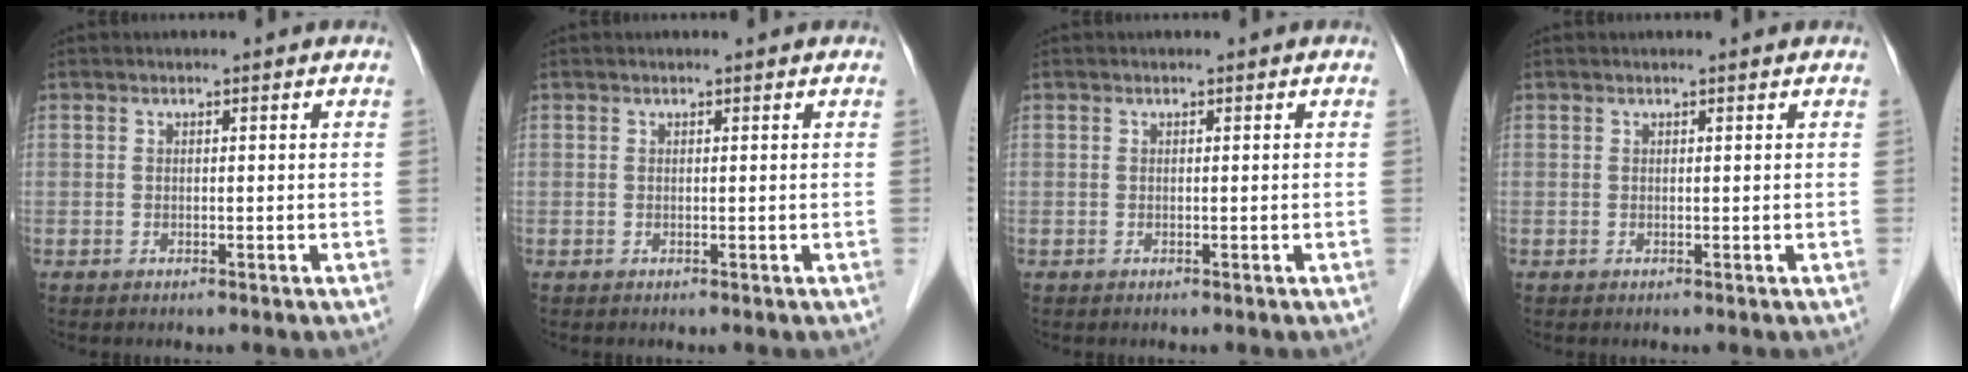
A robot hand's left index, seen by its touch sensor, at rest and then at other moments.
{"total": 0.5, "force": [0.5, 0.0, 0.2], "torque": [-0.006, 0.004, 0.007]}
{"total": 0.0}
{"total": 0.7, "force": [0.6, -0.1, 0.3], "torque": [-0.011, 0.004, 0.012]}